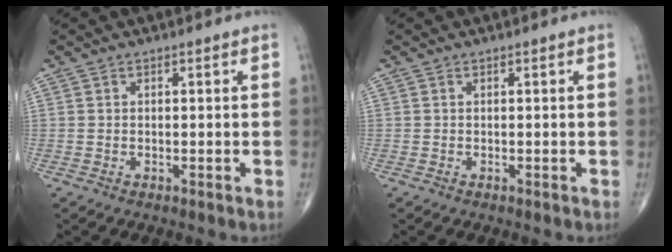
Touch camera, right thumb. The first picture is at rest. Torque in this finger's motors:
{"motor_torque": [0.46, -0.16, 0.12, 0.12, 0.04]}